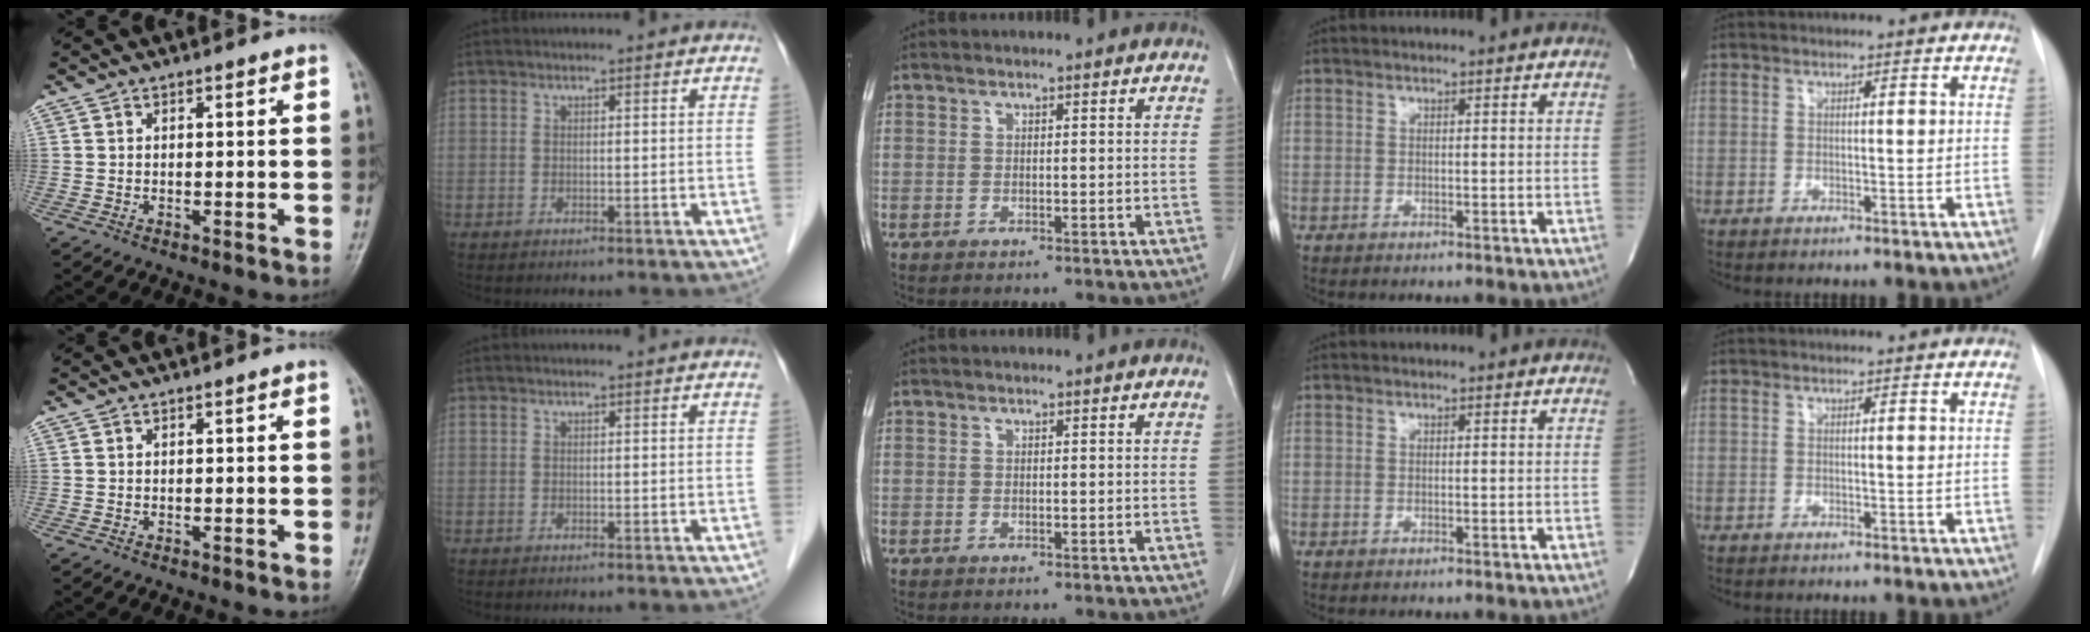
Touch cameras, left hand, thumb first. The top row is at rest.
{}